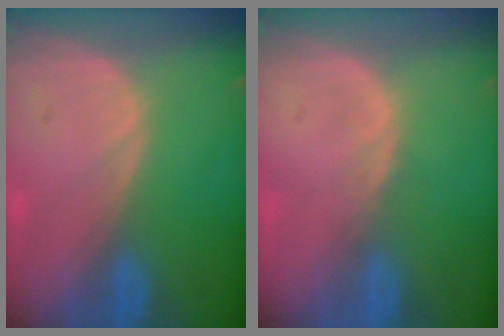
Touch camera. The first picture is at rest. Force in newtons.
{"total": 0.7, "press": 0.6, "slide": 0.2}